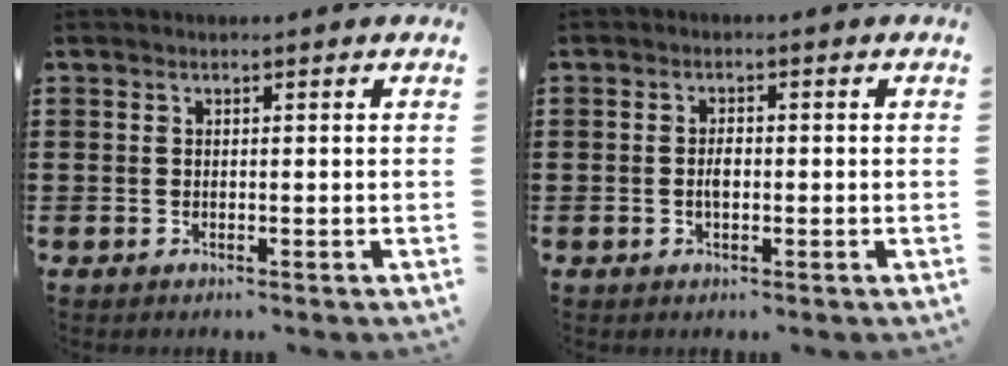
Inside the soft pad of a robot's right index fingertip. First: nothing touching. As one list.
[{"total": 2.0, "force": [-0.2, 0.9, 1.8], "torque": [-0.034, 0.001, -0.004]}]